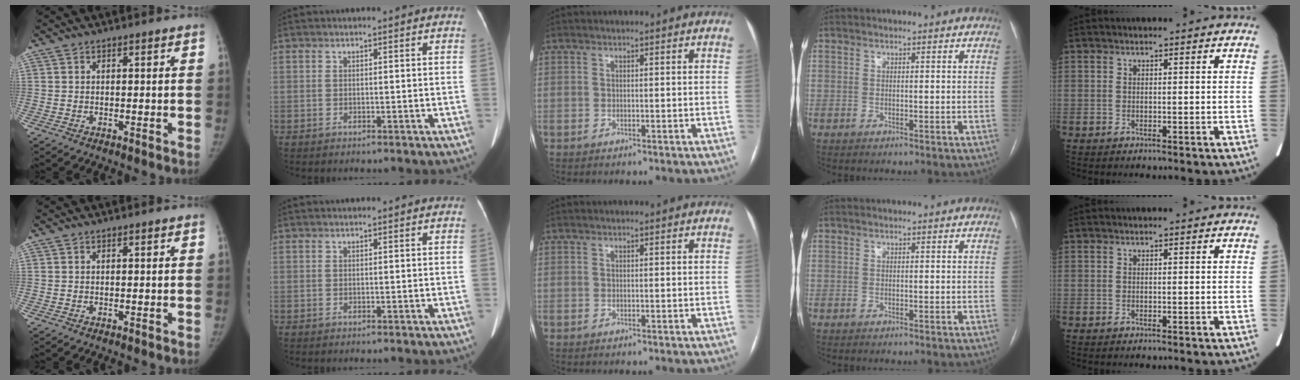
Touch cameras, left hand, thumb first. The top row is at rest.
{}